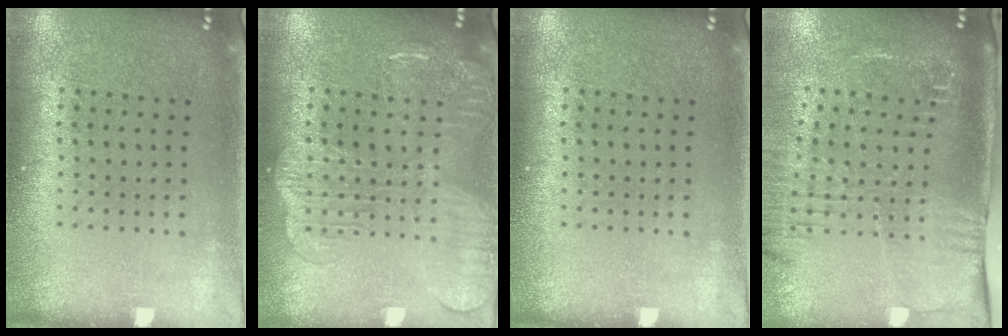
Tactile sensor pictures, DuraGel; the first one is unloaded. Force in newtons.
{"total": 2.0, "press": 2.0, "slide": 0.4}
{"total": 0.0}
{"total": 2.7, "press": 2.1, "slide": 1.6}